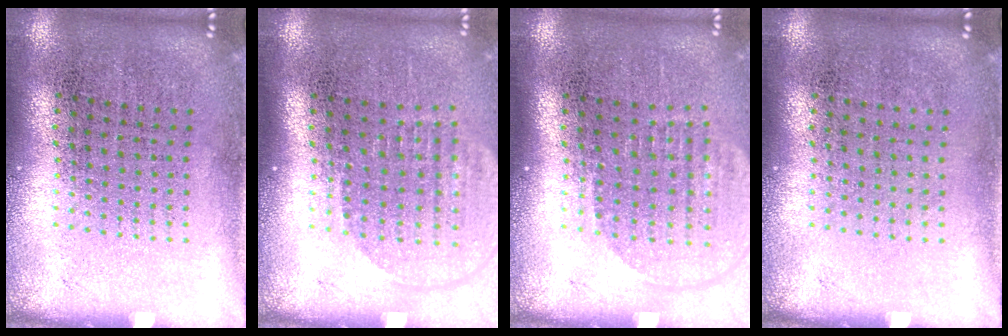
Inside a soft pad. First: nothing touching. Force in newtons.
{"total": 1.6, "press": 1.4, "slide": 0.9}
{"total": 1.6, "press": 1.4, "slide": 0.9}
{"total": 0.0}